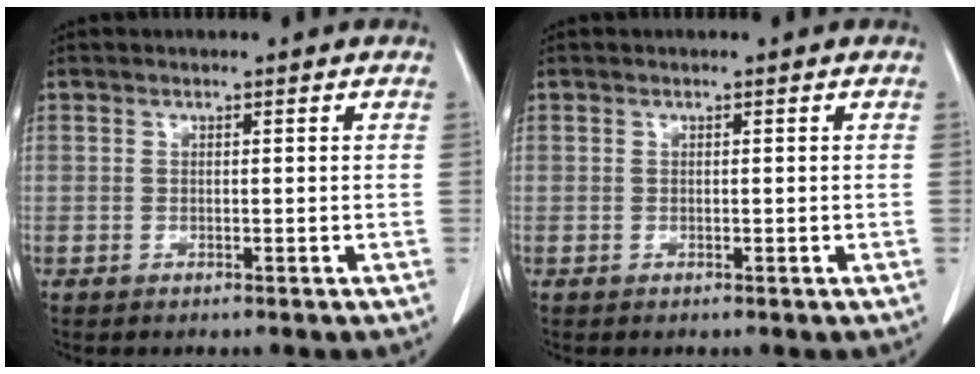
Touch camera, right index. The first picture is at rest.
{"total": 0.0}